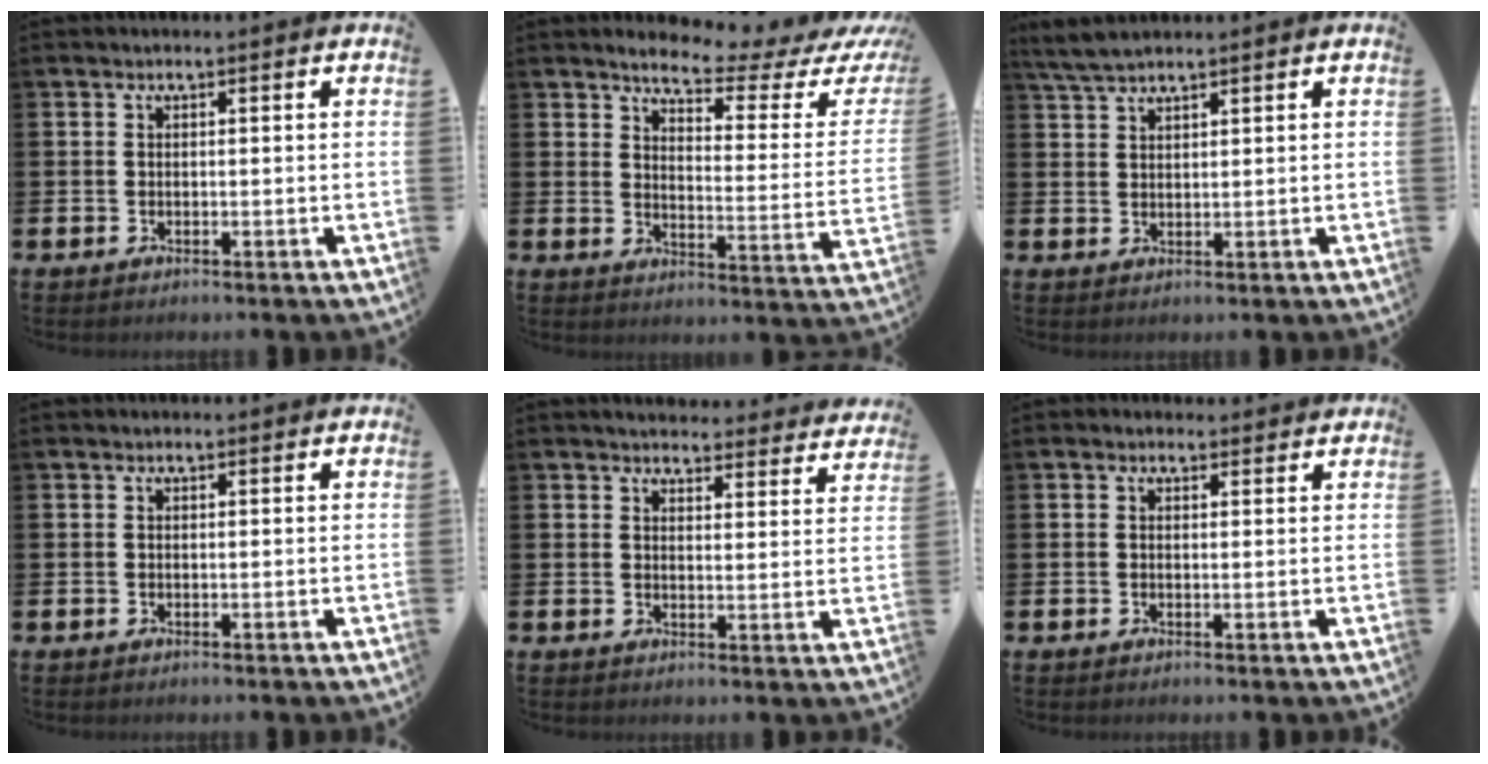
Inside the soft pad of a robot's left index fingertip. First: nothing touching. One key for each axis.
{"total": 5.2, "fx": 4.6, "fy": 0.7, "fz": 2.2, "tx": -0.053, "ty": -0.038, "tz": 0.069}
{"total": 3.5, "fx": 3.2, "fy": 0.5, "fz": 1.3, "tx": -0.038, "ty": -0.002, "tz": 0.060}
{"total": 0.0}
{"total": 4.1, "fx": 4.1, "fy": 0.7, "fz": 0.1, "tx": -0.004, "ty": -0.031, "tz": 0.070}
{"total": 0.9, "fx": 0.7, "fy": 0.5, "fz": 0.1, "tx": 0.004, "ty": 0.004, "tz": 0.010}